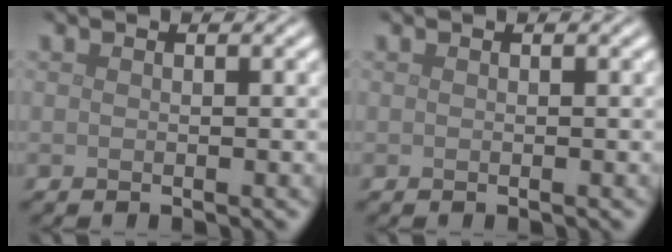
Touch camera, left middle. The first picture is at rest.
{"total": 0.0}